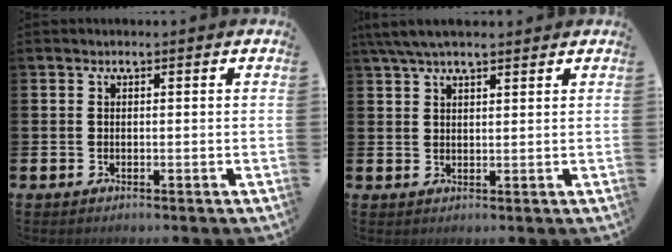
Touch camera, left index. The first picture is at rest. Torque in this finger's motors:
{"motor_torque": [1.11, -1.03, 0.63, 0.21]}